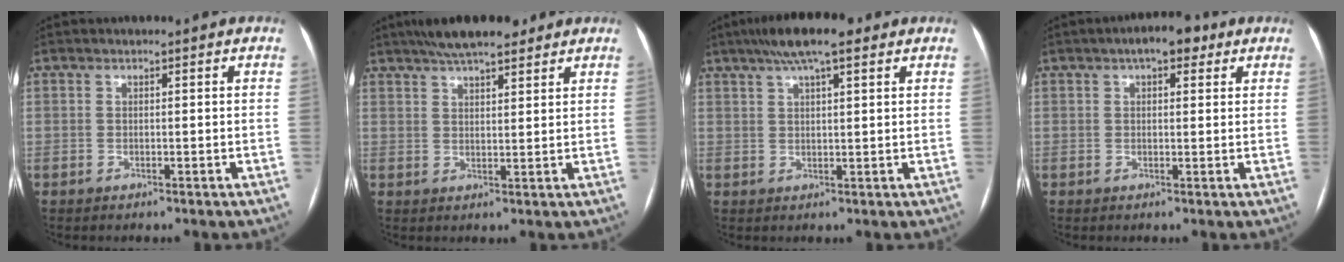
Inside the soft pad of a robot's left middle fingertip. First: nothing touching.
{"total": 9.7, "force": [7.6, 2.4, 5.6], "torque": [-0.086, 0.027, 0.122]}
{"total": 8.8, "force": [5.9, 1.6, 6.3], "torque": [-0.104, 0.030, 0.092]}
{"total": 5.0, "force": [2.8, 2.1, 3.6], "torque": [-0.052, 0.022, 0.034]}